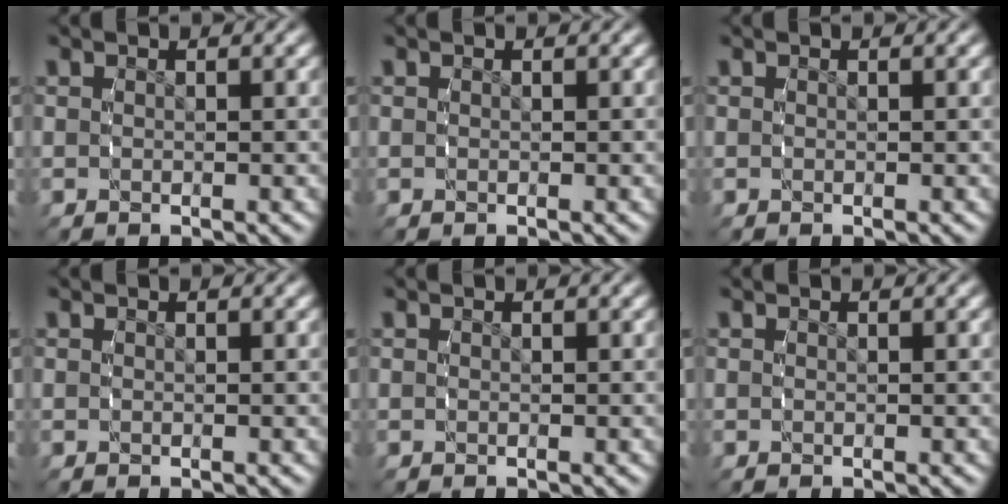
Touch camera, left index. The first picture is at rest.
{"total": 0.0}
{"total": 0.0}
{"total": 0.0}
{"total": 0.0}
{"total": 0.0}